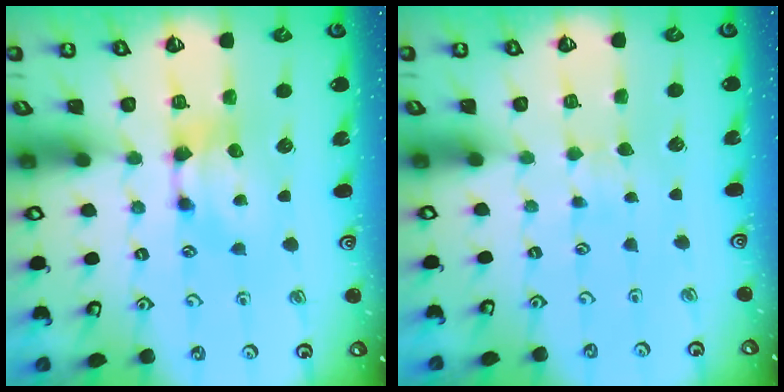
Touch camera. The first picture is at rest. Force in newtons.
{"total": 4.6, "press": 4.5, "slide": 0.2}